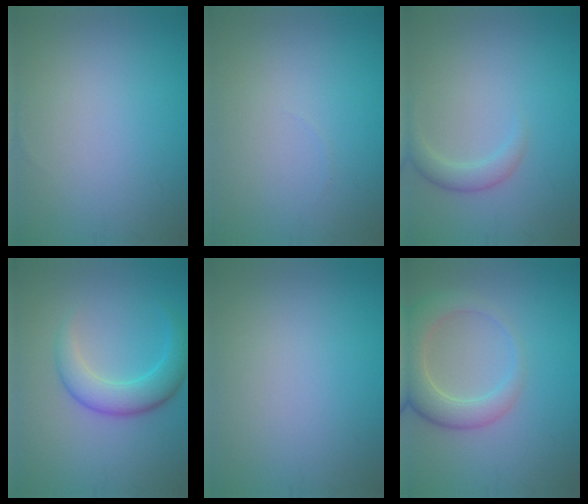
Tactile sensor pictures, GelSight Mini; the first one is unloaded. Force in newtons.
{"total": 0.0}
{"total": 2.0, "press": 2.0, "slide": 0.1}
{"total": 4.2, "press": 4.2, "slide": 0.1}
{"total": 0.0}
{"total": 5.1, "press": 5.1, "slide": 0.5}